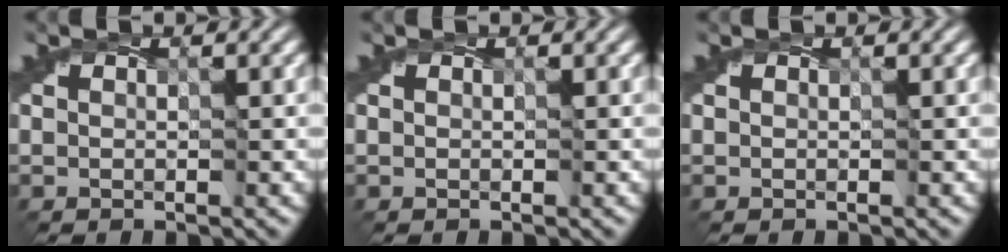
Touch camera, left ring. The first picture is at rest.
{"total": 0.0}
{"total": 0.0}